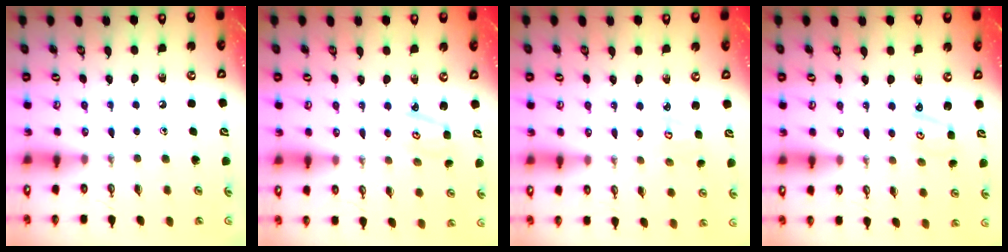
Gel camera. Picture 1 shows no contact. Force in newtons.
{"total": 2.1, "press": 2.1, "slide": 0.2}
{"total": 2.9, "press": 2.9, "slide": 0.1}
{"total": 1.5, "press": 1.5, "slide": 0.1}